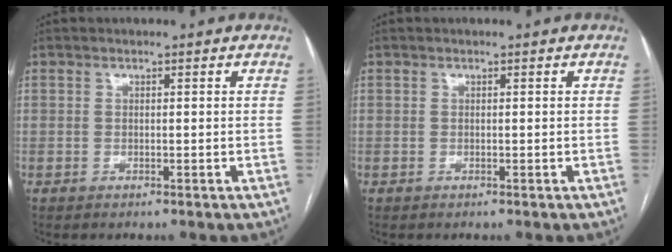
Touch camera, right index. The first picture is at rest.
{"total": 0.0}